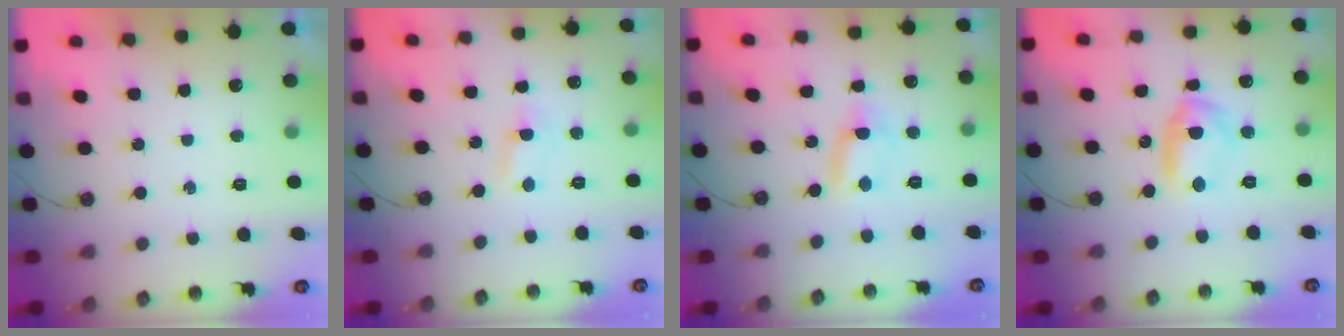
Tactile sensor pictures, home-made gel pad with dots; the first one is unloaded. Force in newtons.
{"total": 1.4, "press": 1.4, "slide": 0.3}
{"total": 2.2, "press": 2.2, "slide": 0.1}
{"total": 8.1, "press": 8.1, "slide": 0.4}